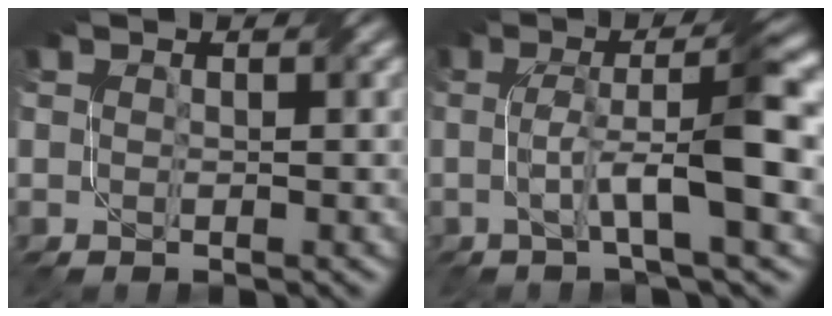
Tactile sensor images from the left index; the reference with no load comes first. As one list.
[{"total": 7.5, "force": [-0.3, 1.1, 7.4], "torque": [-0.125, 0.014, -0.007]}]